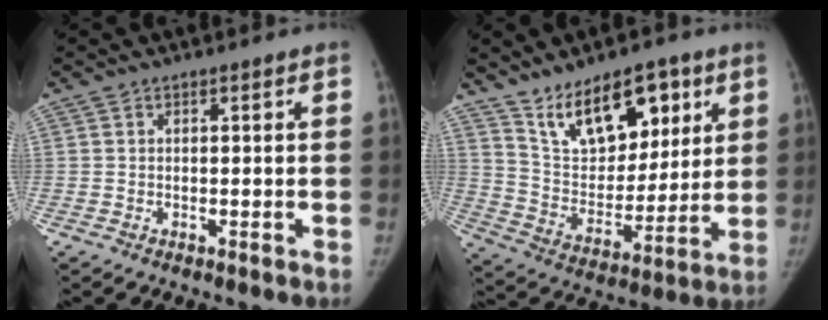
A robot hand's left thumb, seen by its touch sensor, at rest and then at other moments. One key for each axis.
{"total": 17.2, "fx": 10.1, "fy": 9.1, "fz": 10.5, "tx": -0.121, "ty": -0.052, "tz": 0.187}